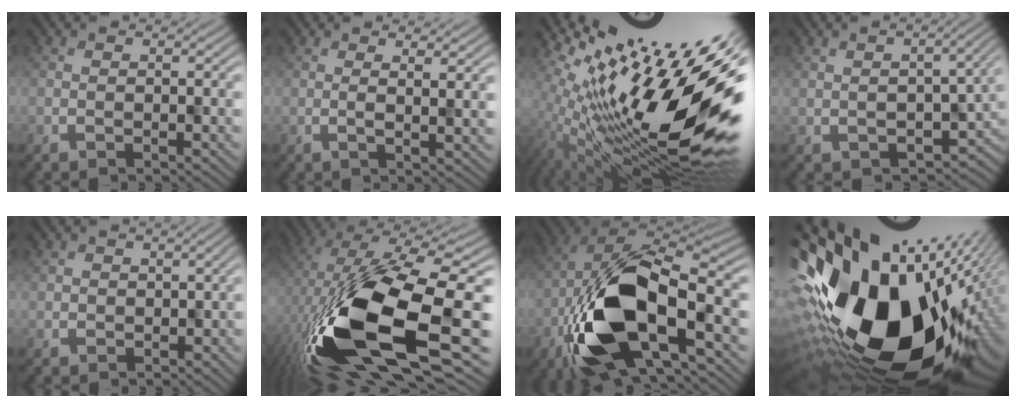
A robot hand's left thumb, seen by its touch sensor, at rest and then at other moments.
{"total": 2.9, "force": [2.3, 0.2, 1.8], "torque": [-0.013, 0.005, 0.025]}
{"total": 17.4, "force": [3.1, 4.5, 16.5], "torque": [-0.278, -0.022, 0.054]}
{"total": 4.5, "force": [-0.1, 2.1, 3.9], "torque": [-0.056, -0.019, 0.007]}
{"total": 2.8, "force": [-1.1, 2.2, 1.4], "torque": [-0.009, -0.015, -0.015]}
{"total": 19.0, "force": [-2.5, 8.5, 16.7], "torque": [-0.351, -0.046, -0.037]}
{"total": 17.6, "force": [-4.0, 9.5, 14.2], "torque": [-0.286, -0.017, -0.072]}
{"total": 20.6, "force": [2.1, 11.5, 17.0], "torque": [-0.286, -0.071, 0.044]}